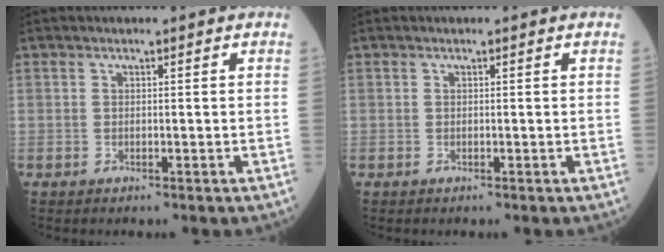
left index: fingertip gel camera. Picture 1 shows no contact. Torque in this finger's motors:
{"motor_torque": [0.08, 0.04, 0.00, 0.00]}